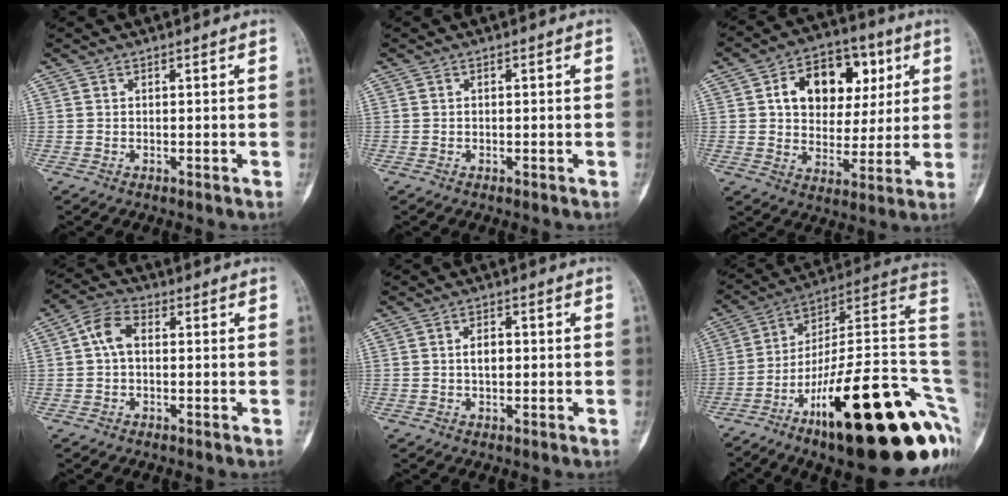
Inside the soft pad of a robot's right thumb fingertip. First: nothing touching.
{"total": 0.0}
{"total": 16.4, "force": [5.1, 11.4, 10.6], "torque": [-0.117, 0.003, 0.081]}
{"total": 5.9, "force": [0.7, 3.7, 4.6], "torque": [-0.085, 0.019, 0.004]}
{"total": 3.3, "force": [0.2, 1.9, 2.7], "torque": [-0.042, 0.005, 0.001]}
{"total": 31.9, "force": [-10.2, 9.6, 28.7], "torque": [-0.305, 0.090, -0.152]}